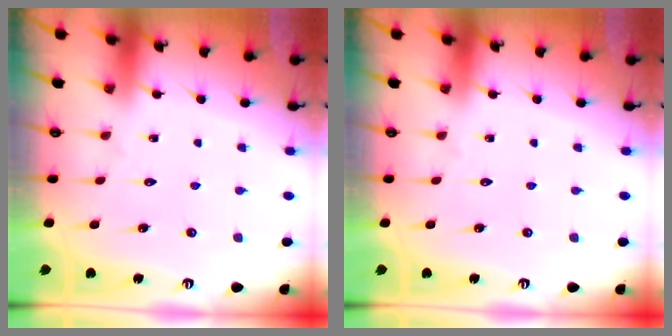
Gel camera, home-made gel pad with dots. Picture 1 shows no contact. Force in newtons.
{"total": 0.0}